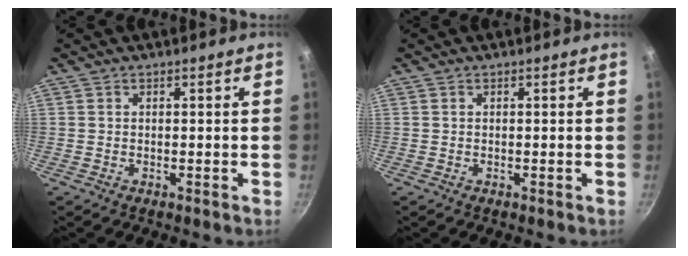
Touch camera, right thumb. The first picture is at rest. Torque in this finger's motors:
{"motor_torque": [-0.02, 0.02, 0.00, 0.00, 0.00]}